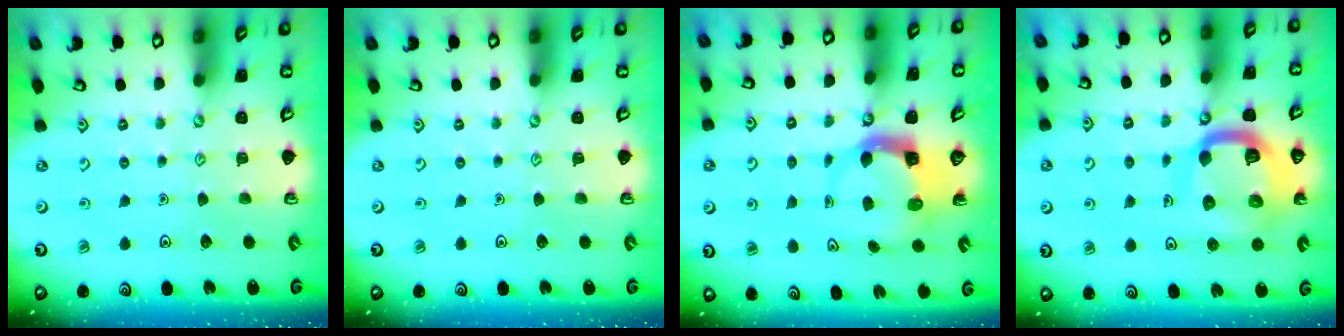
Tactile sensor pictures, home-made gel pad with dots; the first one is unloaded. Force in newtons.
{"total": 0.0}
{"total": 4.0, "press": 3.9, "slide": 0.6}
{"total": 15.6, "press": 15.5, "slide": 1.7}